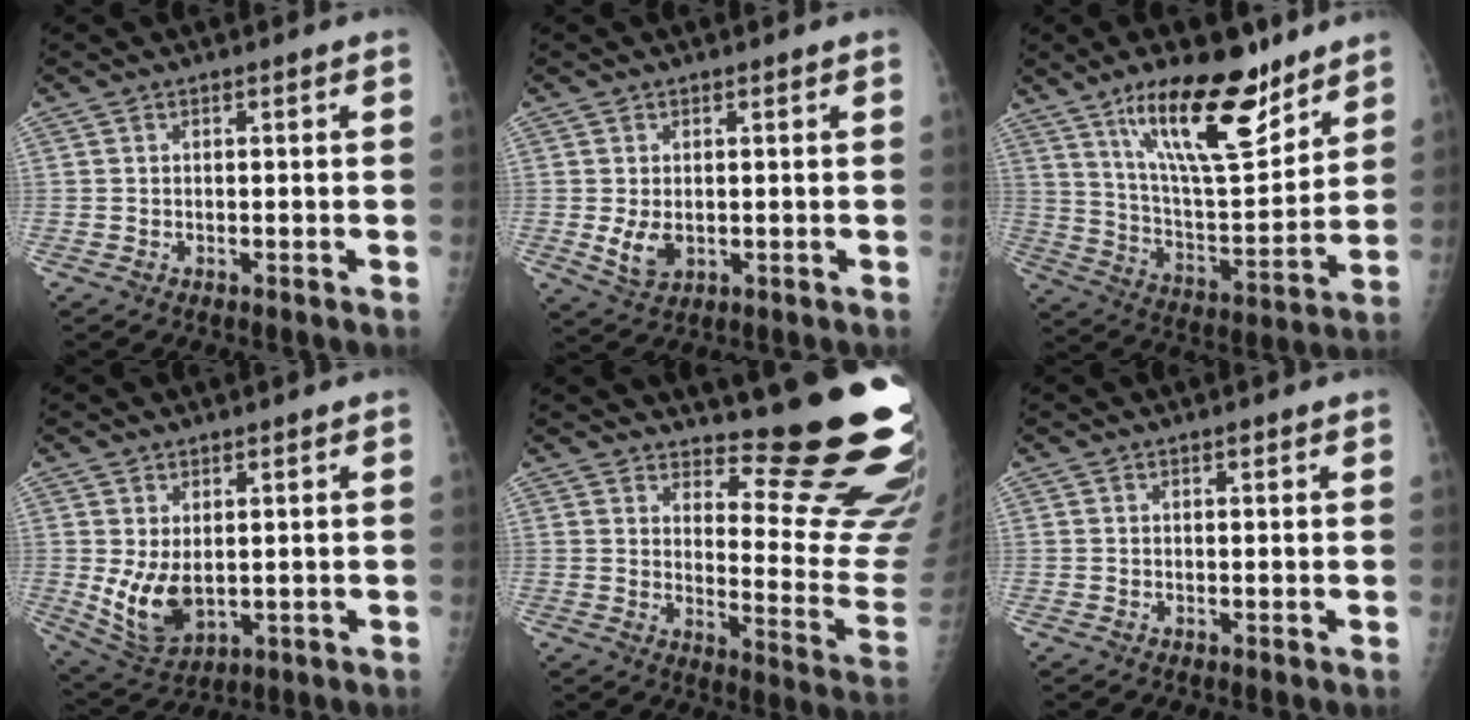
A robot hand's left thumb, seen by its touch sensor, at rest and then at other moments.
{"total": 4.3, "force": [-0.1, 3.0, 3.1], "torque": [-0.049, -0.010, 0.009]}
{"total": 20.5, "force": [13.5, 6.5, 14.0], "torque": [-0.197, -0.079, 0.235]}
{"total": 8.3, "force": [0.8, 5.2, 6.4], "torque": [-0.111, -0.023, 0.035]}
{"total": 20.4, "force": [17.2, 3.3, 10.3], "torque": [-0.102, -0.184, 0.214]}
{"total": 0.8, "force": [0.6, 0.2, 0.4], "torque": [-0.008, -0.003, 0.008]}